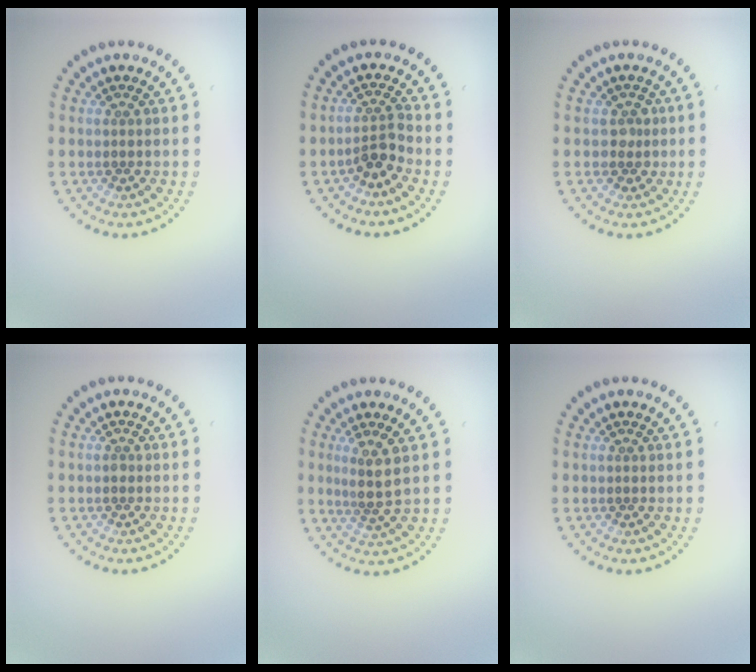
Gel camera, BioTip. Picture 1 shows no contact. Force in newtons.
{"total": 2.2, "press": 1.8, "slide": 1.4}
{"total": 1.4, "press": 1.2, "slide": 0.8}
{"total": 0.5, "press": 0.5, "slide": 0.1}
{"total": 2.5, "press": 2.1, "slide": 1.5}
{"total": 0.0}